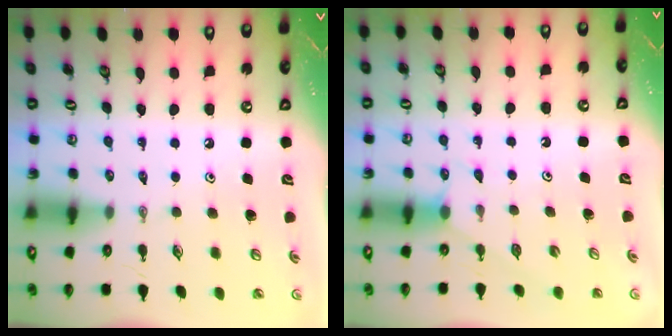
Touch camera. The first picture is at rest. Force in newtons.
{"total": 3.3, "press": 3.2, "slide": 0.5}